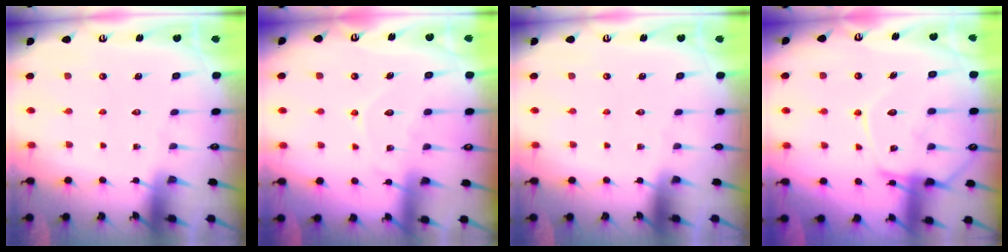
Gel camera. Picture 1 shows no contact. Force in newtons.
{"total": 10.3, "press": 10.3, "slide": 0.9}
{"total": 0.0}
{"total": 14.2, "press": 14.1, "slide": 1.2}